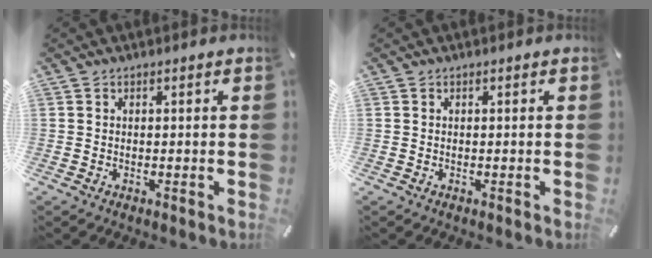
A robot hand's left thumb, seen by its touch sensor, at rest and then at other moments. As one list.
[{"total": 0.0}]